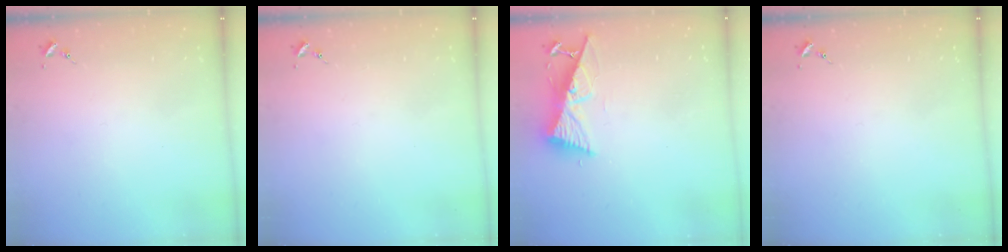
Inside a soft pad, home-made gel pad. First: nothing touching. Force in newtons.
{"total": 0.0}
{"total": 10.6, "press": 10.5, "slide": 1.2}
{"total": 0.0}